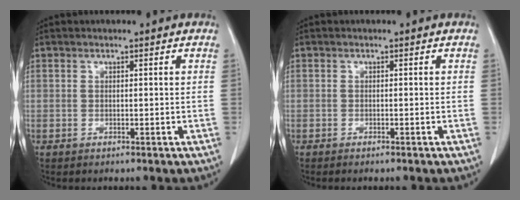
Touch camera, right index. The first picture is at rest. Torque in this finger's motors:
{"motor_torque": [-0.06, 0.05, 0.08, 0.02]}